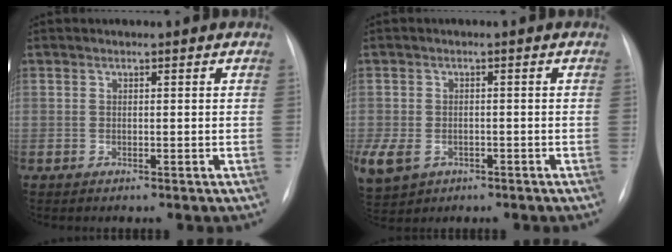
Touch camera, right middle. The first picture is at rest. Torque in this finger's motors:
{"motor_torque": [0.78, -0.77, 0.27, 0.21]}